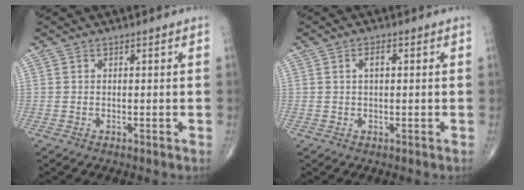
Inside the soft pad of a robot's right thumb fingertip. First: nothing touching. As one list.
[{"total": 2.1, "force": [0.4, 1.0, 1.8], "torque": [-0.032, 0.007, 0.007]}]